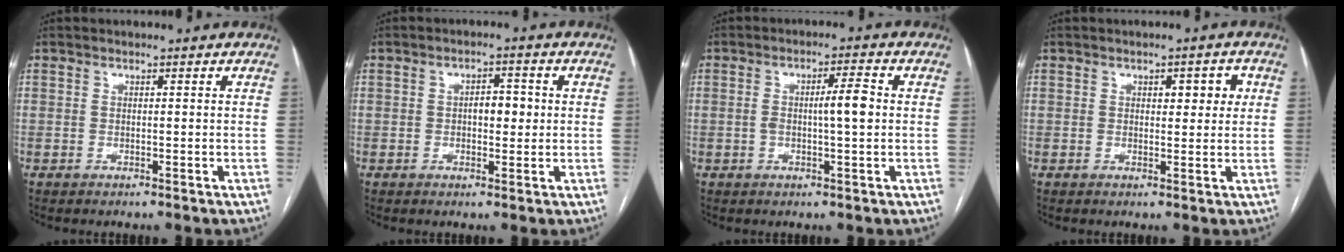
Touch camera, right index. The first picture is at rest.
{"total": 3.6, "force": [0.2, 1.8, 3.1], "torque": [-0.045, 0.010, 0.004]}
{"total": 4.7, "force": [0.1, 0.5, 4.7], "torque": [-0.081, 0.010, 0.003]}
{"total": 3.4, "force": [1.1, 1.6, 2.8], "torque": [-0.032, 0.010, 0.014]}